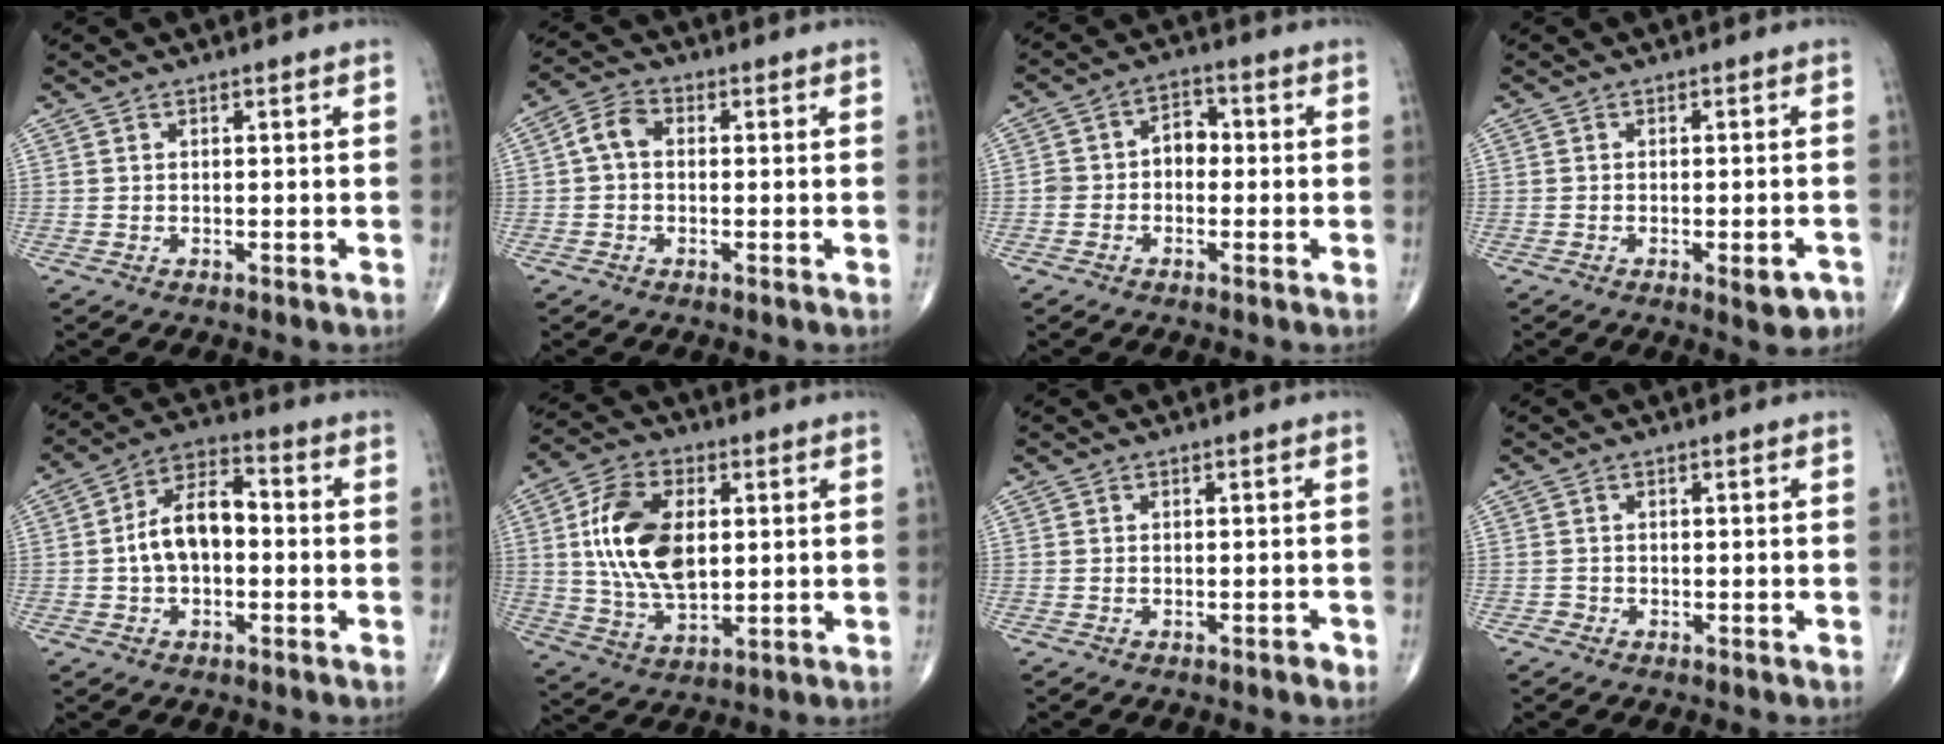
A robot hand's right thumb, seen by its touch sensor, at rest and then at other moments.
{"total": 4.6, "force": [0.1, 3.3, 3.2], "torque": [-0.053, 0.015, -0.009]}
{"total": 5.2, "force": [-0.7, 4.1, 3.1], "torque": [-0.030, 0.025, -0.024]}
{"total": 4.4, "force": [-2.1, 1.6, 3.5], "torque": [-0.032, 0.007, -0.021]}
{"total": 10.4, "force": [-0.7, 6.3, 8.3], "torque": [-0.138, 0.037, -0.024]}
{"total": 15.7, "force": [2.3, 9.1, 12.6], "torque": [-0.229, -0.003, 0.045]}
{"total": 1.0, "force": [-0.7, 0.3, 0.6], "torque": [-0.010, 0.003, -0.011]}
{"total": 0.8, "force": [-0.5, 0.6, -0.1], "torque": [0.002, 0.003, -0.016]}